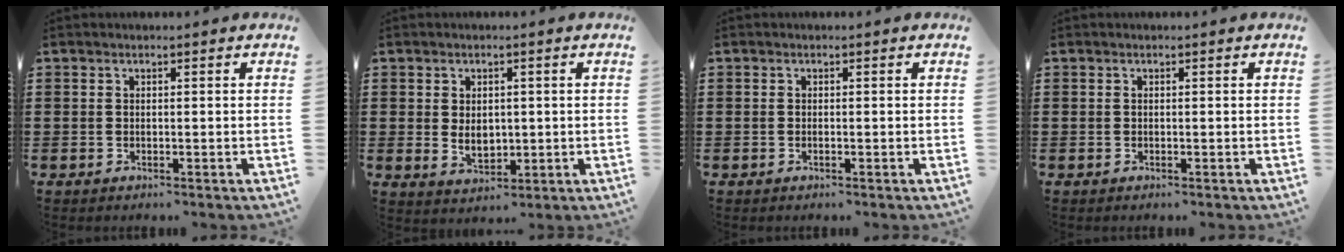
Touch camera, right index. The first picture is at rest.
{"total": 3.5, "force": [0.1, 2.5, 2.4], "torque": [-0.043, 0.007, 0.000]}
{"total": 0.0}
{"total": 0.0}